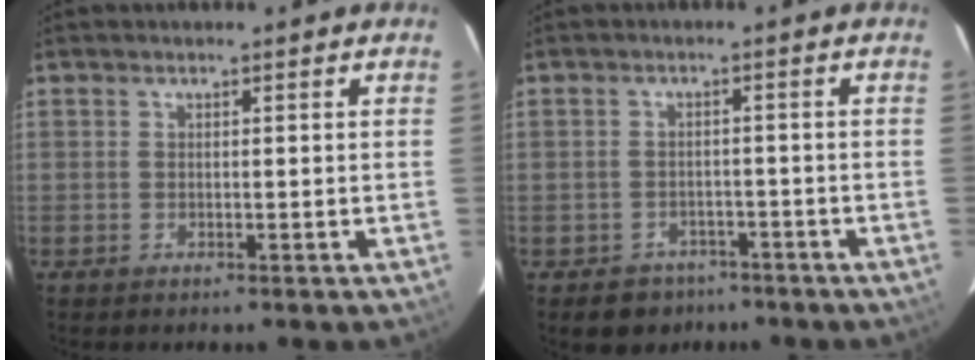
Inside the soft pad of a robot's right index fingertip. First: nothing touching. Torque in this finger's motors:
{"motor_torque": [0.32, -0.37, -0.04, -0.06]}